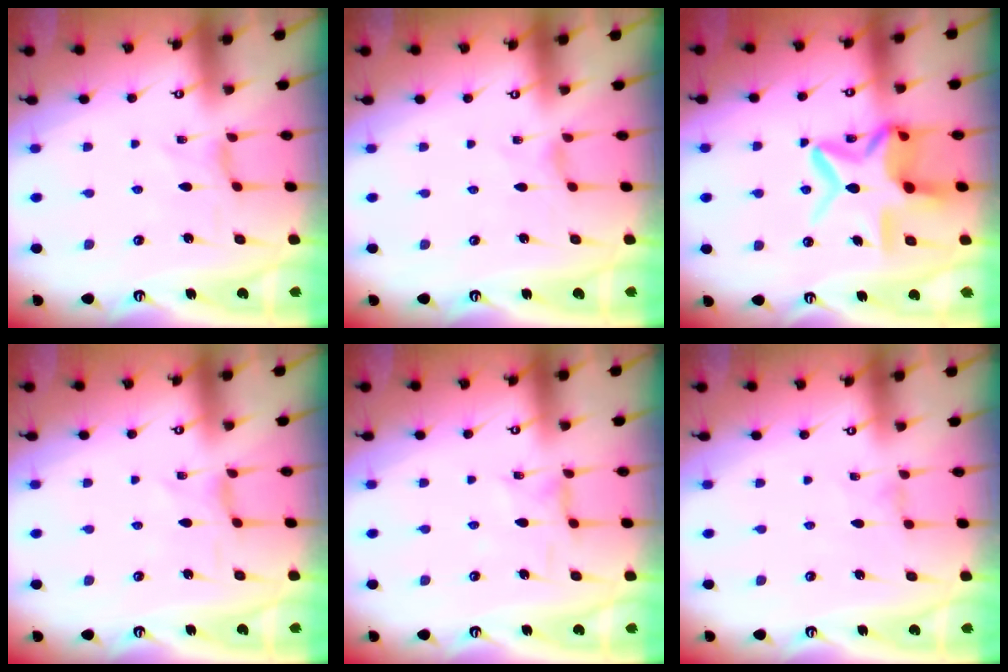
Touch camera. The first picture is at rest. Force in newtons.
{"total": 0.0}
{"total": 16.2, "press": 16.1, "slide": 1.2}
{"total": 0.7, "press": 0.7, "slide": 0.2}
{"total": 1.4, "press": 1.4, "slide": 0.3}
{"total": 0.0}